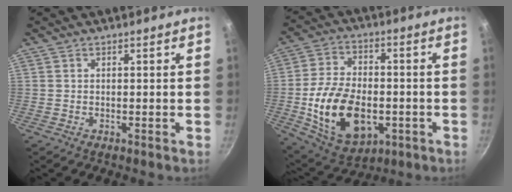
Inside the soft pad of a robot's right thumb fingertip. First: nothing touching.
{"total": 19.0, "force": [-3.9, 12.0, 14.2], "torque": [-0.244, 0.017, -0.052]}